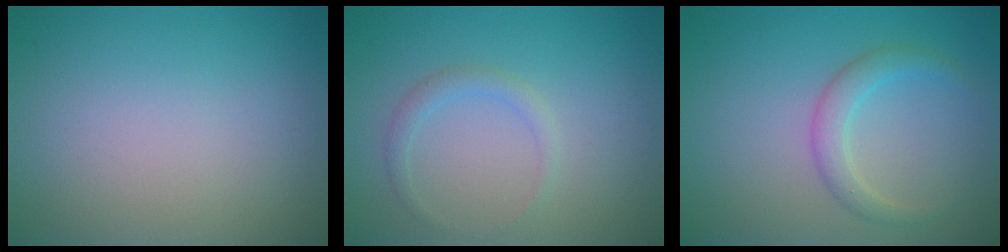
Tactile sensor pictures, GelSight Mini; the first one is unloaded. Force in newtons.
{"total": 1.3, "press": 1.3, "slide": 0.1}
{"total": 2.2, "press": 2.2, "slide": 0.1}